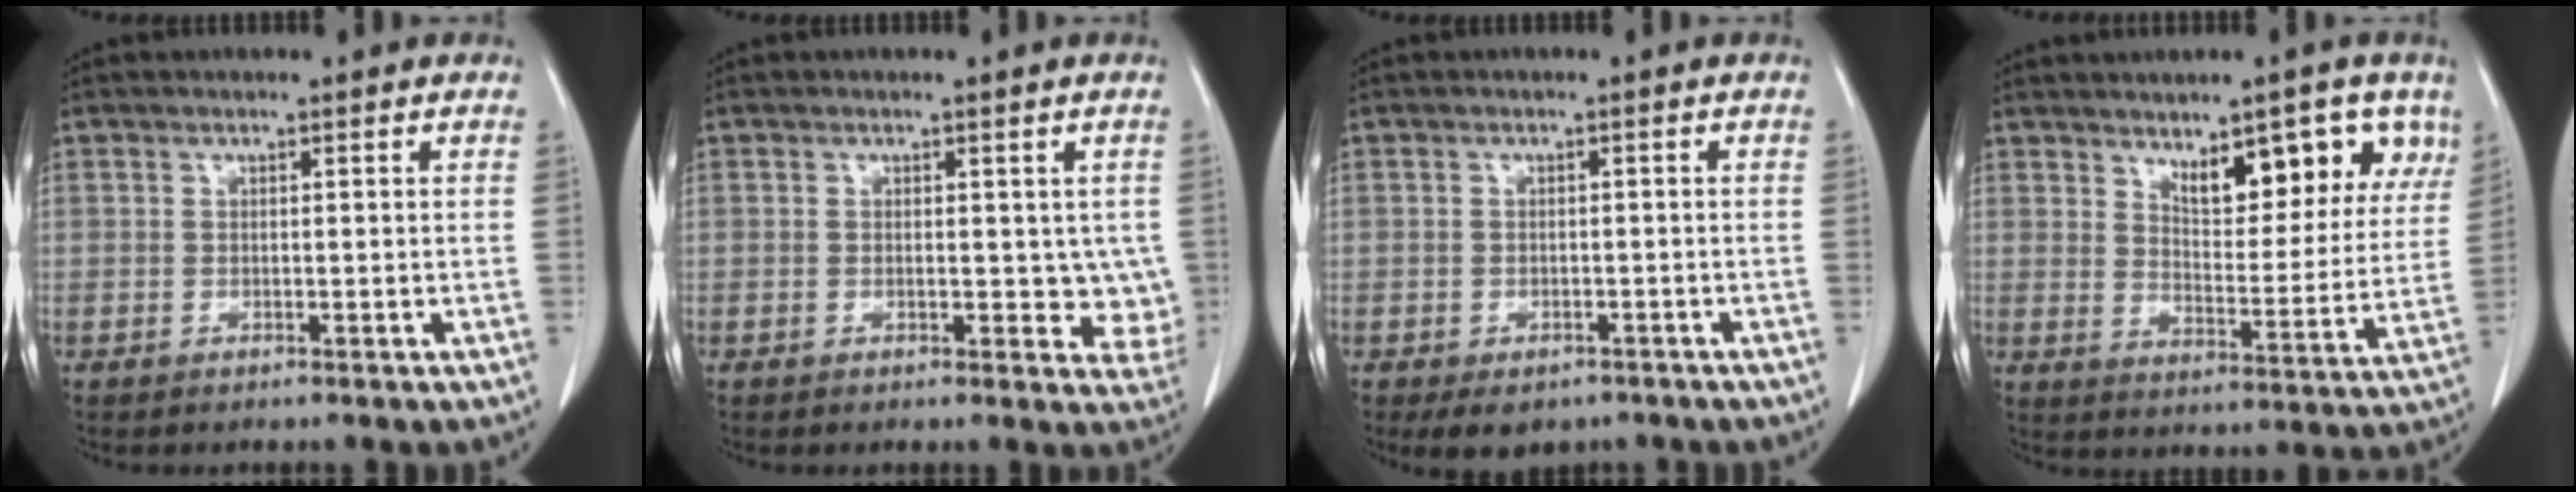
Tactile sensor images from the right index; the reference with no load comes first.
{"total": 5.0, "force": [0.2, 2.8, 4.2], "torque": [-0.031, -0.008, 0.000]}
{"total": 6.0, "force": [-4.3, 3.5, 2.2], "torque": [-0.020, 0.001, -0.054]}
{"total": 11.8, "force": [7.1, 4.1, 8.4], "torque": [-0.107, 0.000, 0.109]}